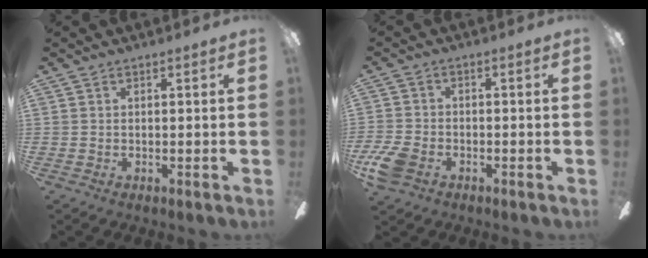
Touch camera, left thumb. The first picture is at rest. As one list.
[{"total": 6.8, "force": [-3.3, 4.5, 3.9], "torque": [-0.096, 0.010, -0.063]}]